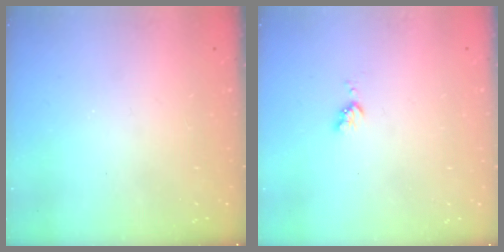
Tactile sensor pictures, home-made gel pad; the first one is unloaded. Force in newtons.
{"total": 3.5, "press": 3.5, "slide": 0.4}